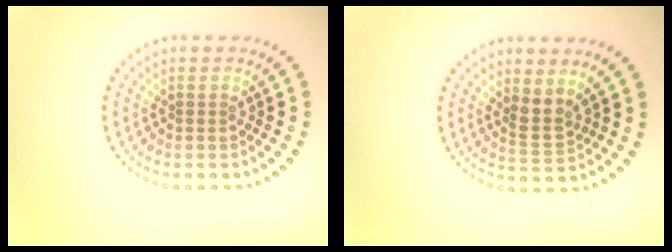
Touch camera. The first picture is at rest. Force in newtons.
{"total": 2.3, "press": 1.9, "slide": 1.2}